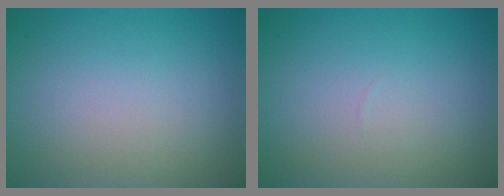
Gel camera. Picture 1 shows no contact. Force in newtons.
{"total": 0.0}